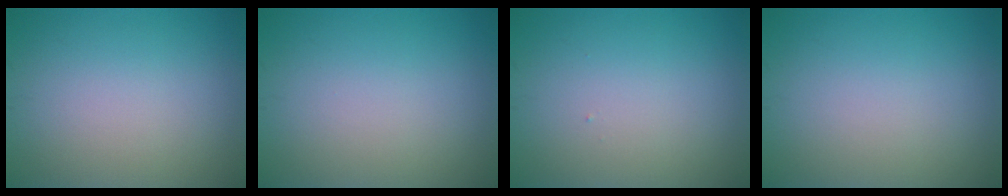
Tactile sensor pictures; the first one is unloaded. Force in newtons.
{"total": 0.0}
{"total": 0.0}
{"total": 0.0}